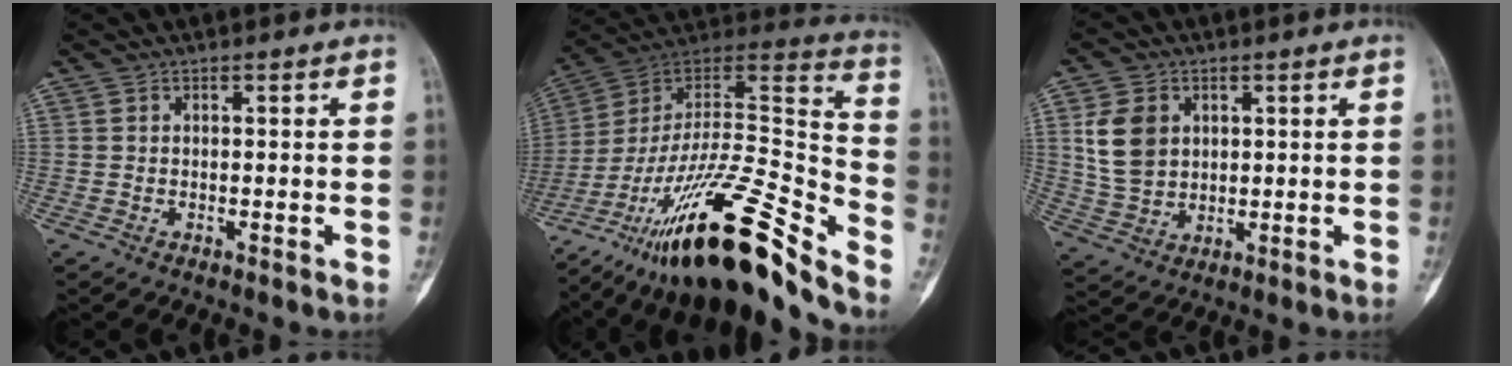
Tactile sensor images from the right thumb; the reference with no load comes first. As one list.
[{"total": 31.8, "force": [-21.4, 7.1, 22.3], "torque": [-0.321, 0.087, -0.360]}, {"total": 9.0, "force": [2.4, 7.0, 5.1], "torque": [-0.084, -0.008, 0.055]}]